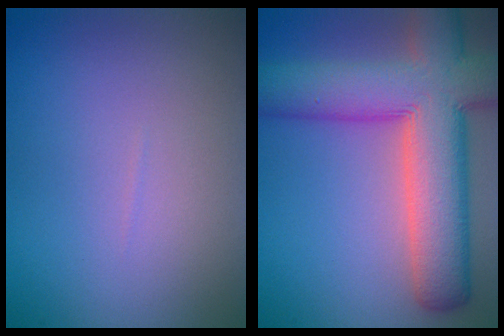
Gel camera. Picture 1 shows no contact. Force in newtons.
{"total": 11.7, "press": 11.7, "slide": 0.7}